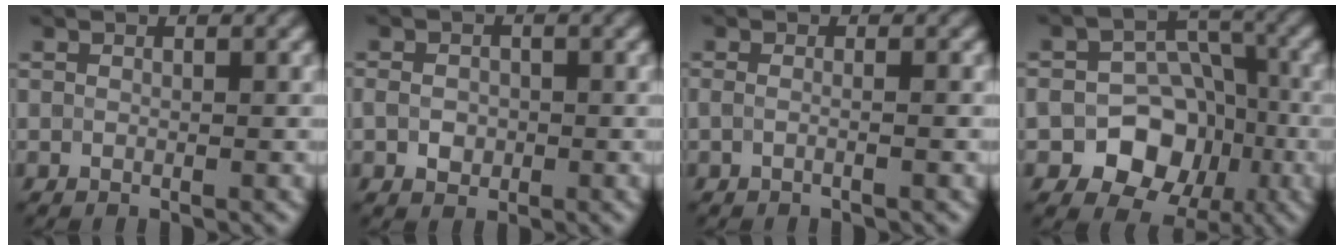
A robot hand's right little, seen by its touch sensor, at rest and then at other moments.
{"total": 1.9, "force": [-0.4, 1.5, 1.1], "torque": [-0.023, -0.002, -0.008]}
{"total": 2.1, "force": [0.1, 1.1, 1.7], "torque": [0.001, -0.002, -0.026]}
{"total": 8.3, "force": [-3.1, 6.4, 4.2], "torque": [-0.030, 0.003, -0.064]}